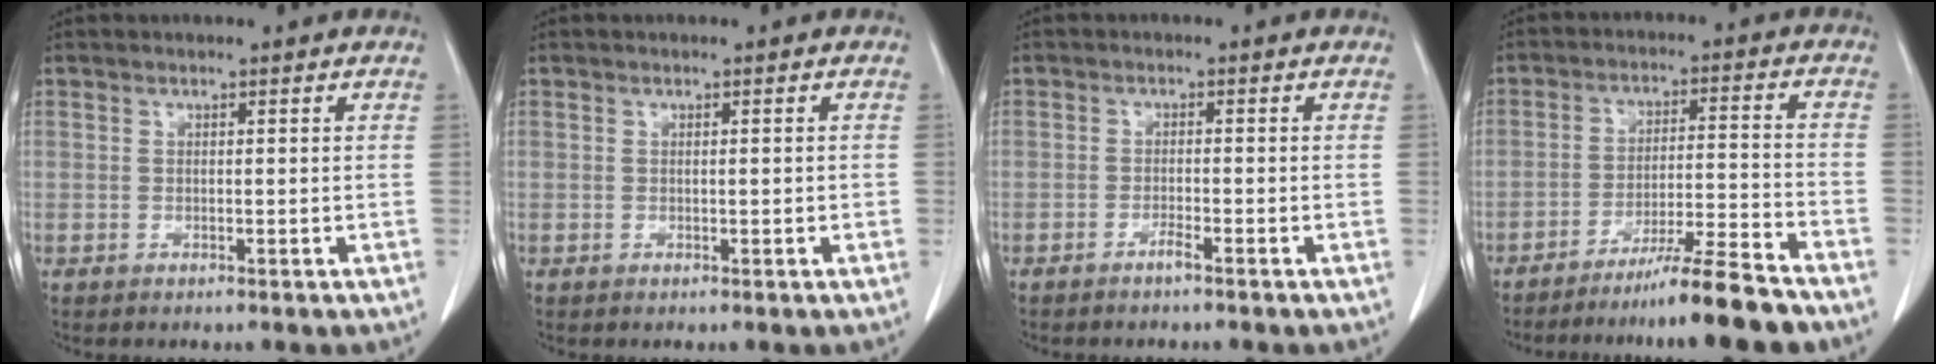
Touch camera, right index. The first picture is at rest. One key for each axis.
{"total": 0.6, "fx": -0.1, "fy": 0.1, "fz": 0.6, "tx": -0.009, "ty": 0.000, "tz": 0.001}
{"total": 1.3, "fx": -1.1, "fy": -0.1, "fz": 0.7, "tx": -0.015, "ty": 0.001, "tz": -0.021}
{"total": 10.0, "fx": -8.3, "fy": -1.2, "fz": 5.4, "tx": -0.071, "ty": -0.011, "tz": -0.141}